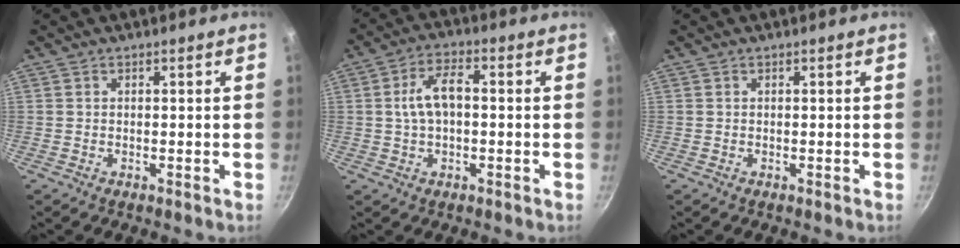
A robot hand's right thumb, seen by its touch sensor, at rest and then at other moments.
{"total": 7.1, "force": [0.4, 3.8, 6.0], "torque": [-0.117, 0.021, 0.002]}
{"total": 0.0}